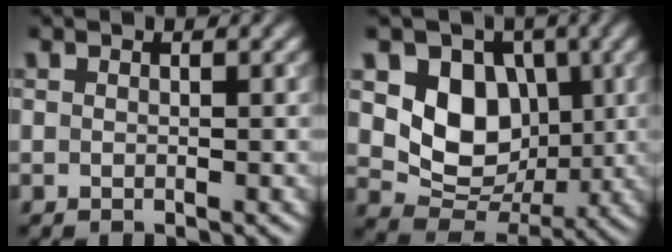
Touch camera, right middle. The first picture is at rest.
{"total": 7.7, "force": [1.5, 6.0, 4.6], "torque": [-0.073, -0.013, 0.022]}